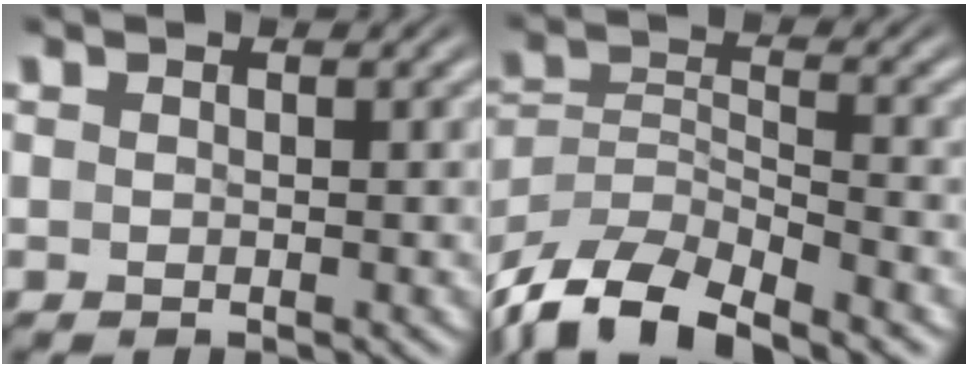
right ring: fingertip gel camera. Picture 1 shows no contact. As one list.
[{"total": 8.5, "force": [-5.0, 4.9, 4.7], "torque": [-0.107, -0.037, -0.068]}]